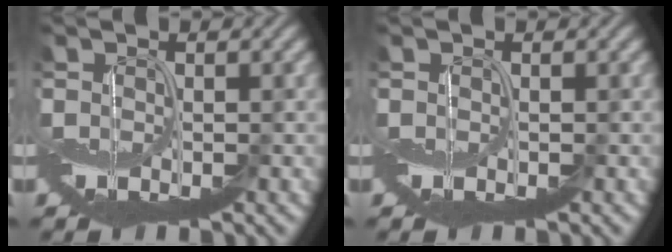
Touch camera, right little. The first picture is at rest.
{"total": 0.0}